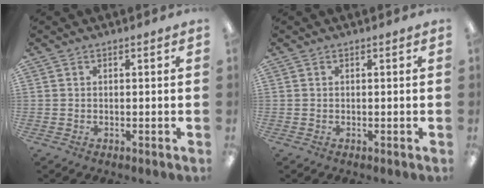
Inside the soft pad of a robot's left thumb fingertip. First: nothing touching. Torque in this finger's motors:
{"motor_torque": [0.00, 0.00, 0.04, -0.01, 0.00]}